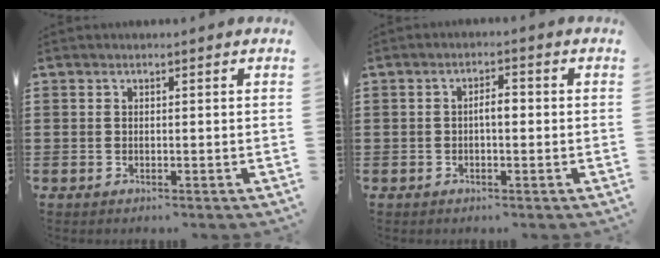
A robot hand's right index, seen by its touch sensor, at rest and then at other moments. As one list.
[{"total": 2.5, "force": [-0.2, 0.8, 2.4], "torque": [-0.045, 0.004, -0.006]}]